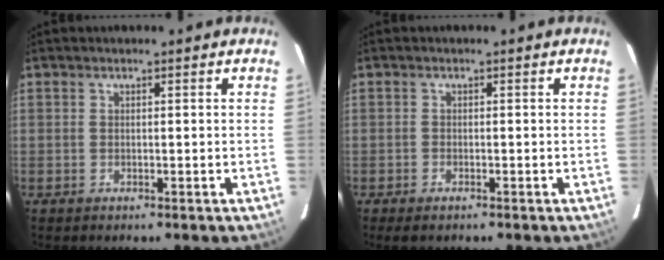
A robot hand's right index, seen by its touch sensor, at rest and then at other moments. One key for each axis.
{"total": 1.7, "fx": -1.3, "fy": 0.6, "fz": 0.9, "tx": -0.022, "ty": -0.005, "tz": -0.026}